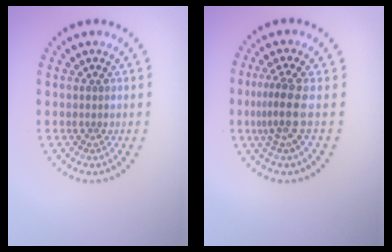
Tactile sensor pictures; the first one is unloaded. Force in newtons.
{"total": 2.8, "press": 2.0, "slide": 2.0}